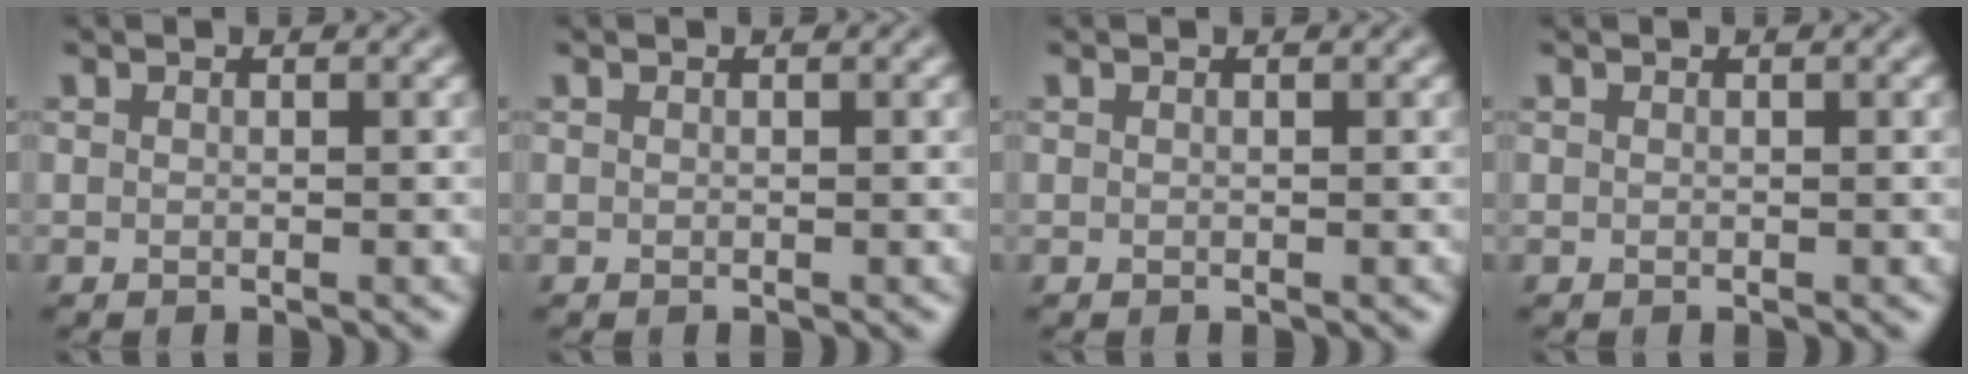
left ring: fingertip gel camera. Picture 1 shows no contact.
{"total": 0.0}
{"total": 0.0}
{"total": 0.0}